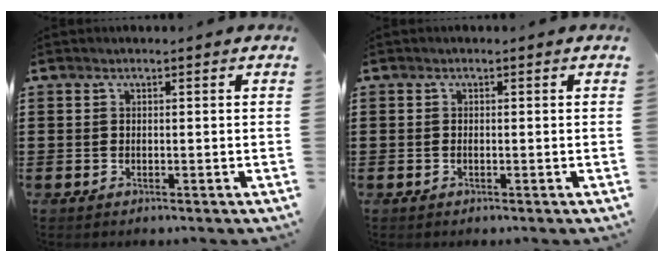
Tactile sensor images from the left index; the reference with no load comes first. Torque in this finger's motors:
{"motor_torque": [-0.14, -0.04, 0.02, -0.01]}